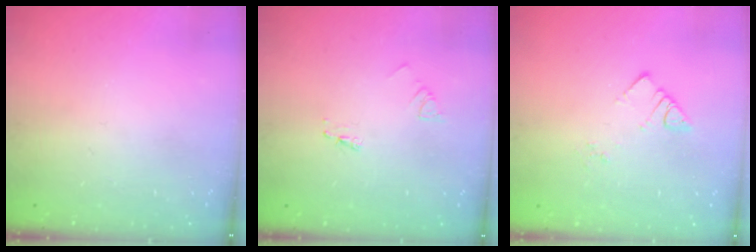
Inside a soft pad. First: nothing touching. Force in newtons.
{"total": 2.1, "press": 2.1, "slide": 0.1}
{"total": 2.6, "press": 2.6, "slide": 0.1}